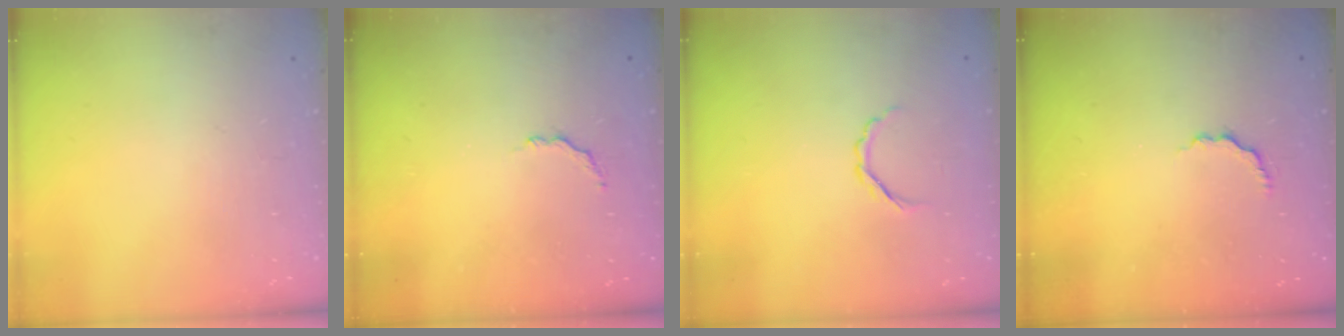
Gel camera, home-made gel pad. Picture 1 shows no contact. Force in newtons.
{"total": 2.9, "press": 2.7, "slide": 0.9}
{"total": 2.9, "press": 2.8, "slide": 0.8}
{"total": 2.8, "press": 2.6, "slide": 0.9}